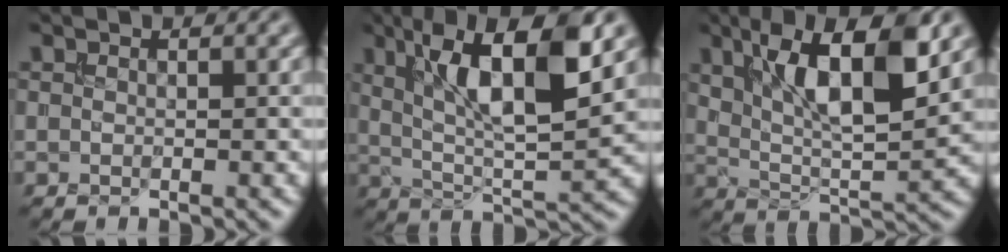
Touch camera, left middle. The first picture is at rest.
{"total": 10.1, "force": [3.5, 3.0, 9.0], "torque": [-0.149, 0.002, 0.060]}
{"total": 9.4, "force": [3.7, 3.4, 7.9], "torque": [-0.135, 0.003, 0.066]}